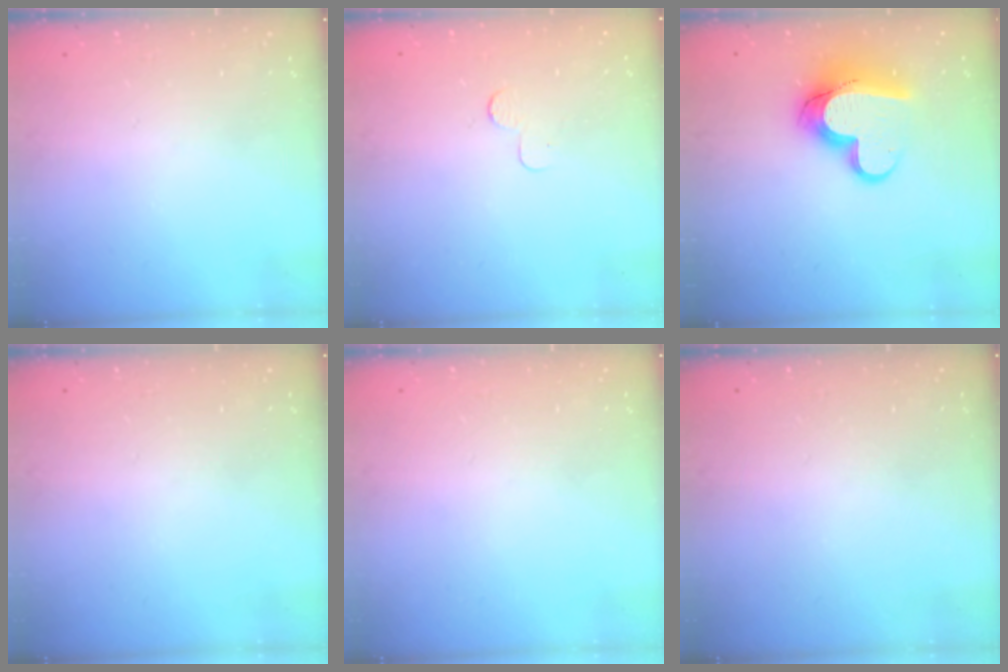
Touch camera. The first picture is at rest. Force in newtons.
{"total": 2.3, "press": 2.3, "slide": 0.2}
{"total": 14.5, "press": 14.5, "slide": 1.2}
{"total": 0.0}
{"total": 0.0}
{"total": 0.0}